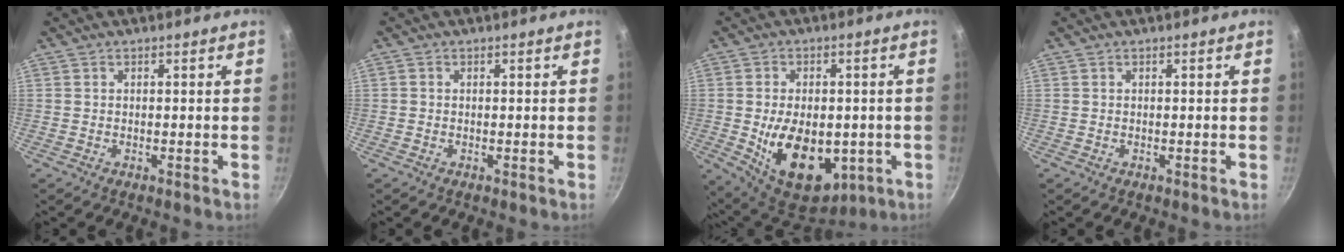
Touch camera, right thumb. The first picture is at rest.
{"total": 0.0}
{"total": 17.4, "force": [-3.0, 11.1, 13.1], "torque": [-0.180, -0.009, -0.025]}
{"total": 0.0}